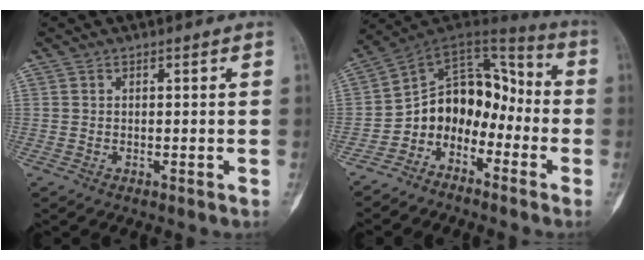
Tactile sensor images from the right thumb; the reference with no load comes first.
{"total": 12.9, "force": [-5.4, 9.7, 6.7], "torque": [-0.058, 0.108, -0.108]}